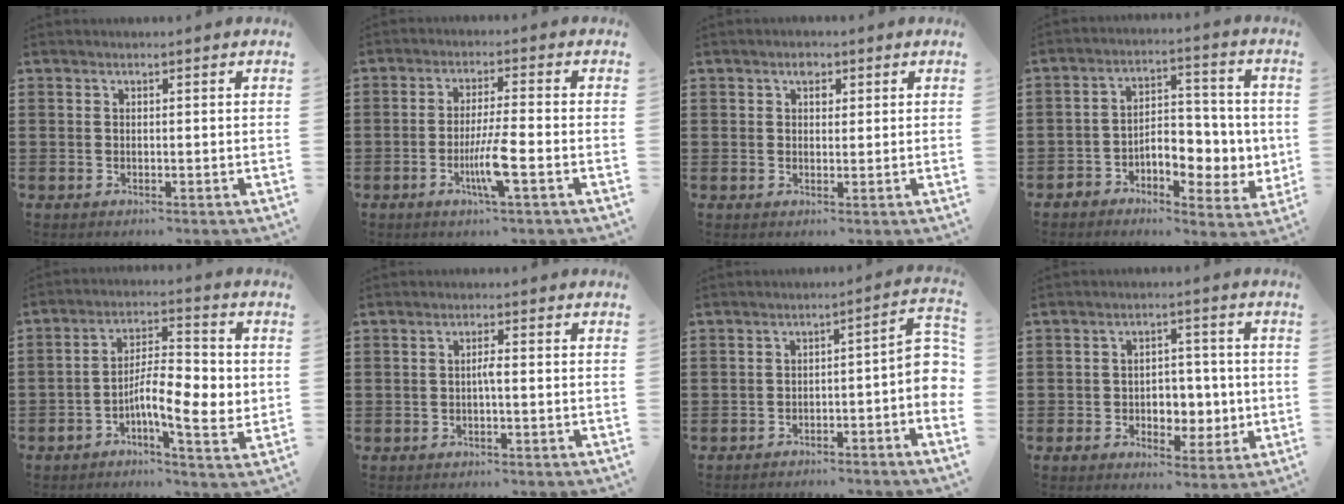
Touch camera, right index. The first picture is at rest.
{"total": 6.3, "force": [-2.3, 0.2, 5.8], "torque": [-0.109, -0.015, -0.043]}
{"total": 2.1, "force": [1.1, 1.3, 1.3], "torque": [-0.020, 0.002, 0.017]}
{"total": 6.4, "force": [-2.0, 4.4, 4.2], "torque": [-0.057, 0.001, -0.042]}
{"total": 8.9, "force": [-1.9, 3.1, 8.1], "torque": [-0.133, 0.000, -0.035]}
{"total": 1.7, "force": [-0.4, 0.0, 1.7], "torque": [-0.033, 0.001, -0.009]}
{"total": 5.2, "force": [-2.8, 0.8, 4.2], "torque": [-0.055, -0.005, -0.058]}
{"total": 5.3, "force": [-0.7, 4.5, 2.7], "torque": [-0.050, 0.008, -0.019]}